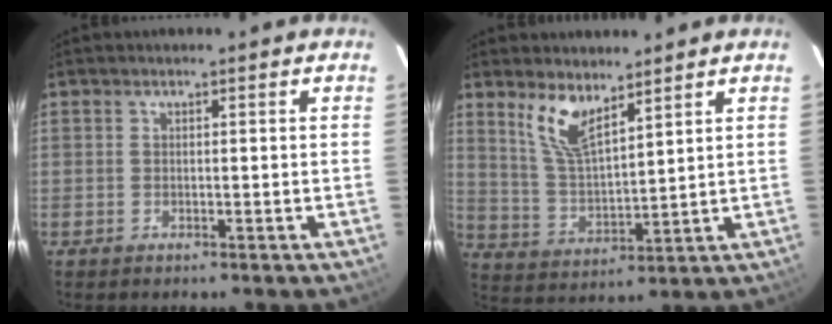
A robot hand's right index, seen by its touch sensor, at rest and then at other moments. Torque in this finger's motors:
{"motor_torque": [0.16, 0.12, 0.17, 0.05]}